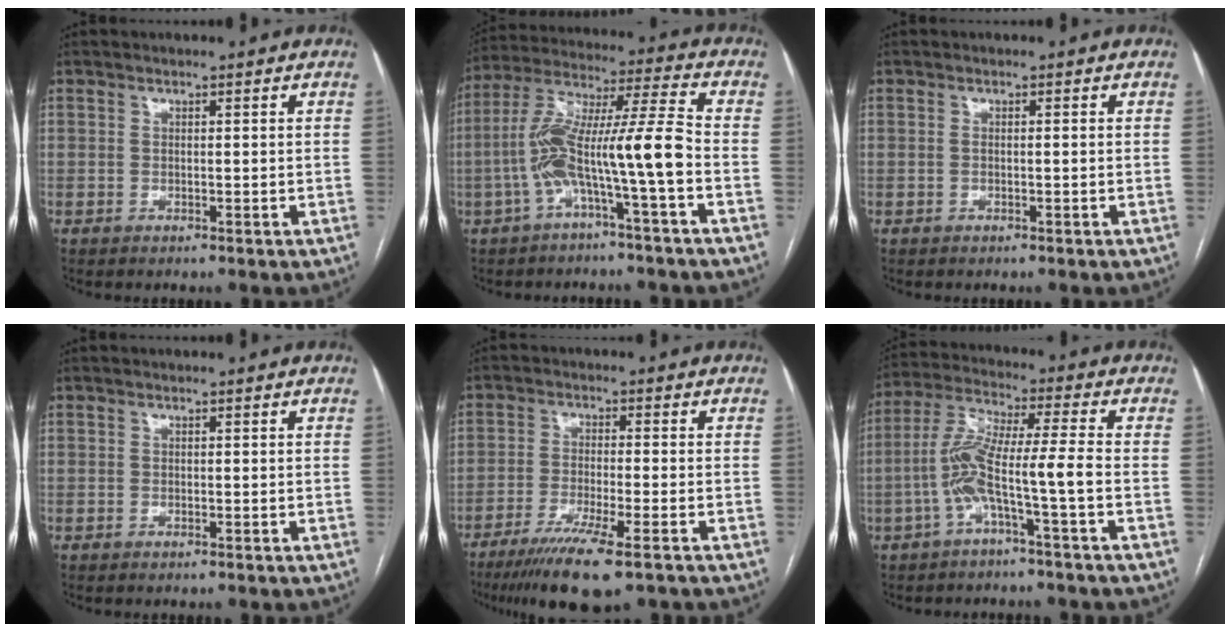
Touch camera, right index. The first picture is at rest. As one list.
[{"total": 12.8, "force": [-3.8, -0.2, 12.2], "torque": [-0.238, 0.031, -0.073]}, {"total": 0.6, "force": [-0.1, 0.1, 0.6], "torque": [-0.011, 0.000, 0.000]}, {"total": 0.0}, {"total": 10.6, "force": [-7.2, 0.5, 7.7], "torque": [-0.129, -0.027, -0.114]}, {"total": 9.0, "force": [-3.0, -0.5, 8.5], "torque": [-0.177, 0.024, -0.061]}]